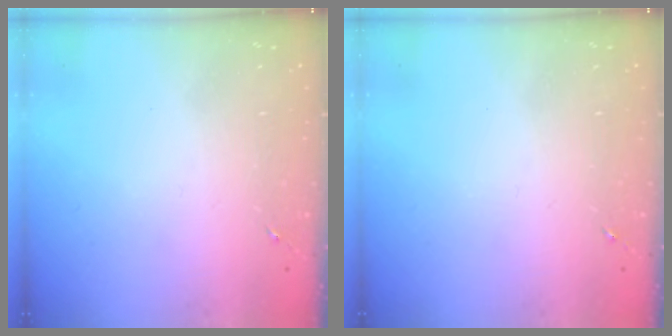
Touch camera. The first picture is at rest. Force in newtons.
{"total": 0.0}